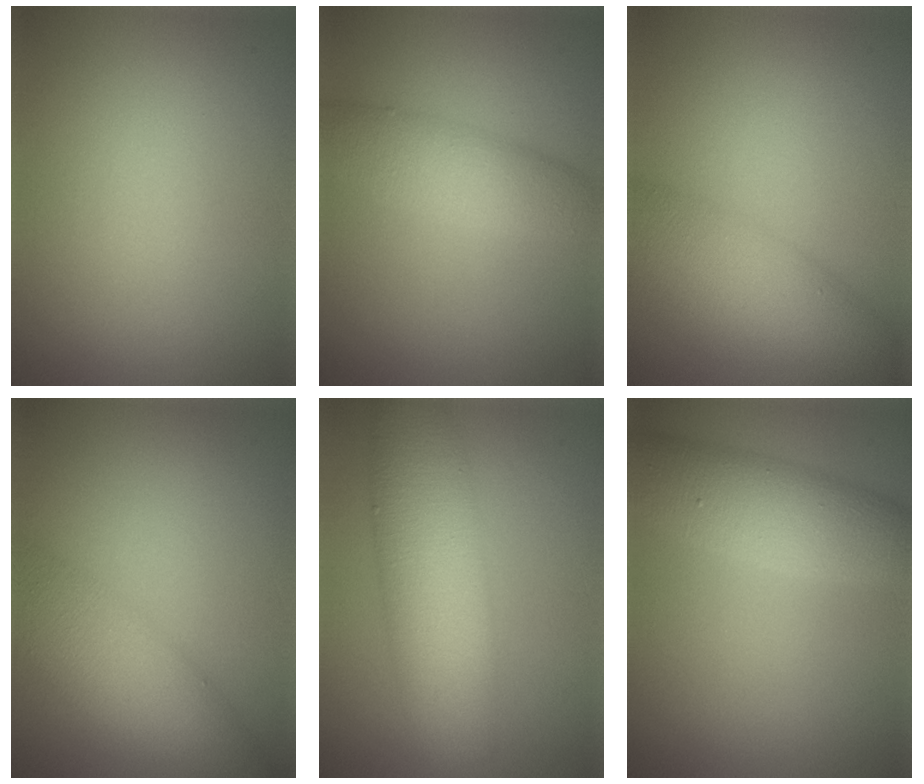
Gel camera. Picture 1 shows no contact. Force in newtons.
{"total": 3.9, "press": 3.9, "slide": 0.0}
{"total": 5.5, "press": 5.5, "slide": 0.3}
{"total": 7.0, "press": 7.0, "slide": 0.3}
{"total": 8.4, "press": 8.4, "slide": 0.3}
{"total": 5.3, "press": 5.3, "slide": 0.1}